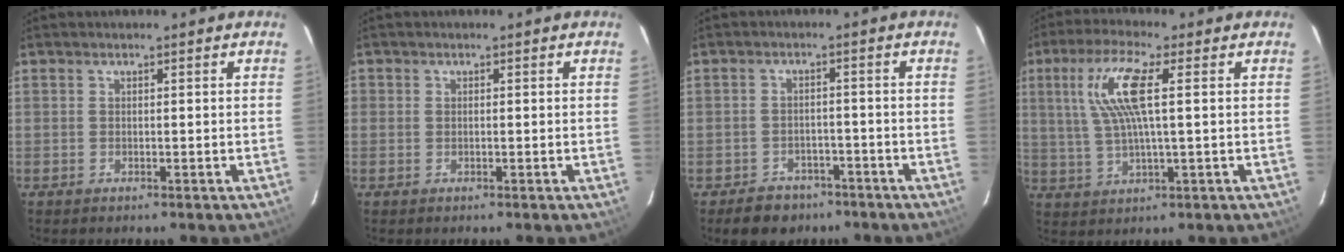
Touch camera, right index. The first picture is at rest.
{"total": 0.7, "force": [-0.2, 0.7, 0.1], "torque": [-0.005, -0.001, -0.007]}
{"total": 7.2, "force": [-5.2, 4.7, 1.8], "torque": [-0.050, 0.017, -0.066]}
{"total": 10.3, "force": [2.7, 1.3, 9.9], "torque": [-0.198, 0.009, 0.057]}